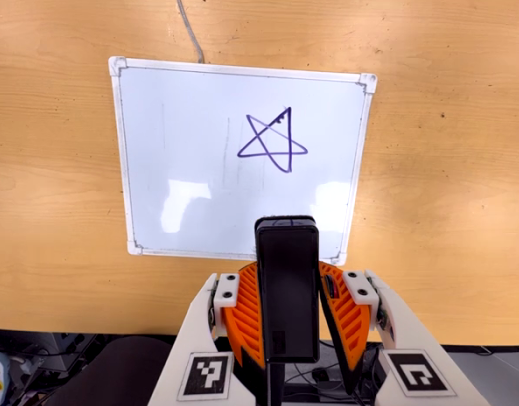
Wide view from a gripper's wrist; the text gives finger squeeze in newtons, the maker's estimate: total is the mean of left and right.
{"total": 6.5, "left": 5.4, "right": 7.7}